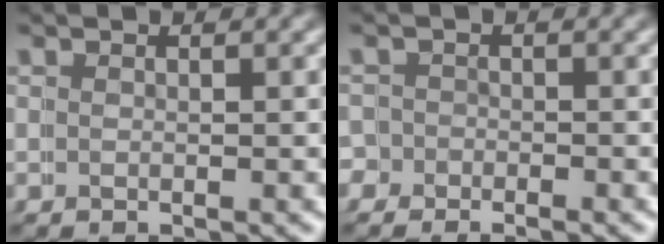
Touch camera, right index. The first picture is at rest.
{"total": 2.6, "force": [-1.3, 2.3, -0.5], "torque": [-0.006, -0.005, -0.032]}